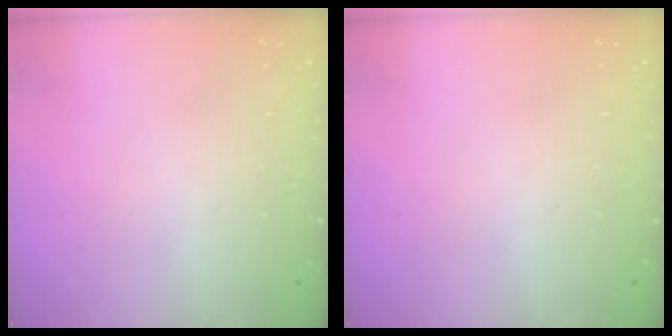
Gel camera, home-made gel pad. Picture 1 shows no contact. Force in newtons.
{"total": 0.0}